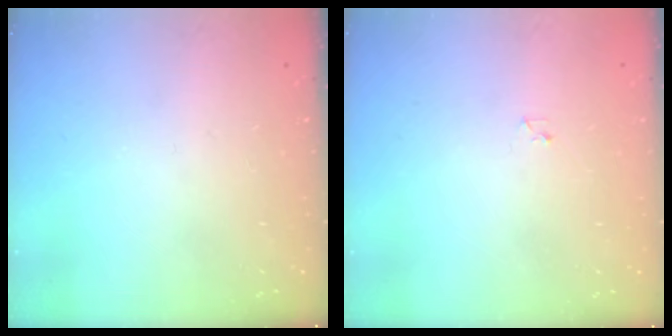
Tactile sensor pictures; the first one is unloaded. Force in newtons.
{"total": 1.6, "press": 1.6, "slide": 0.2}